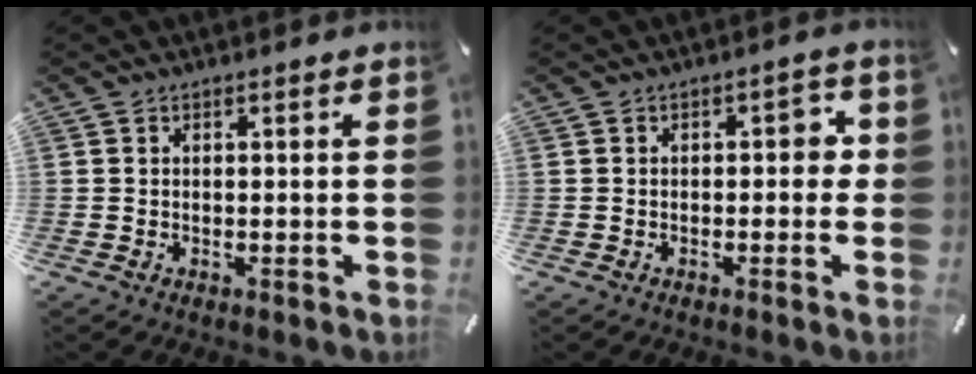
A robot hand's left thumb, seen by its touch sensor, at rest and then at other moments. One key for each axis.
{"total": 3.2, "fx": -0.4, "fy": 2.0, "fz": 2.5, "tx": -0.026, "ty": 0.004, "tz": -0.017}